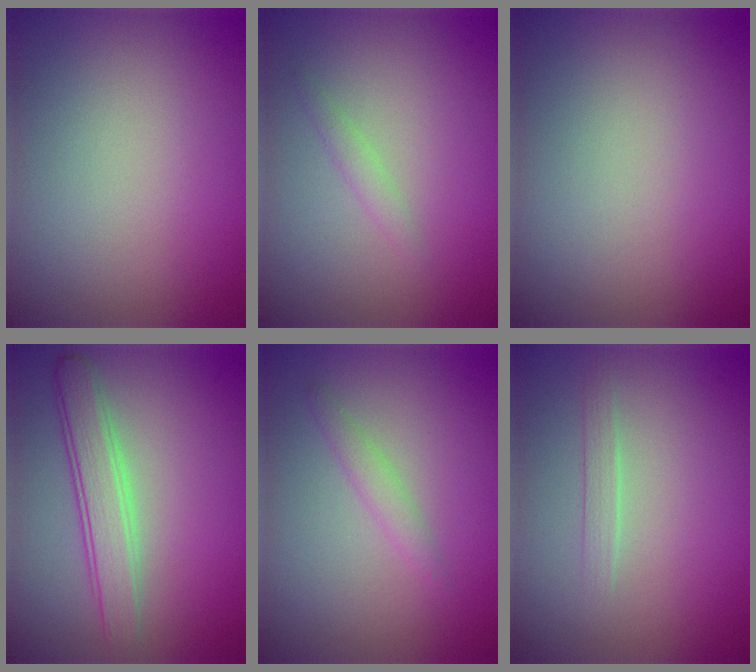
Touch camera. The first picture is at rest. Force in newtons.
{"total": 0.9, "press": 0.8, "slide": 0.0}
{"total": 0.0}
{"total": 3.6, "press": 3.6, "slide": 0.1}
{"total": 1.3, "press": 1.3, "slide": 0.0}
{"total": 1.1, "press": 1.1, "slide": 0.1}